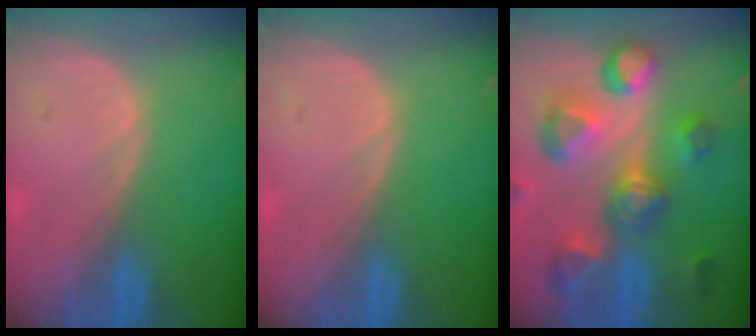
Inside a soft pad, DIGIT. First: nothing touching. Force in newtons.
{"total": 0.0}
{"total": 11.3, "press": 10.0, "slide": 5.2}